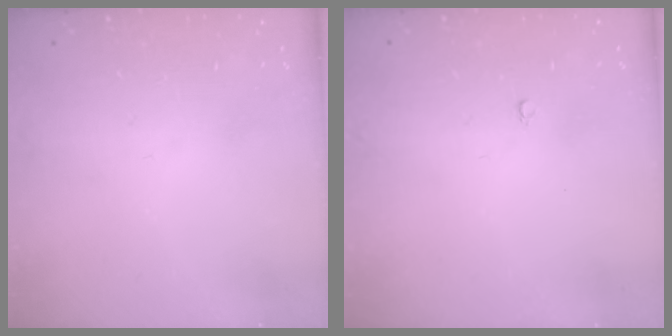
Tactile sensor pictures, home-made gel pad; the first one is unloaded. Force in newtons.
{"total": 2.4, "press": 2.4, "slide": 0.2}